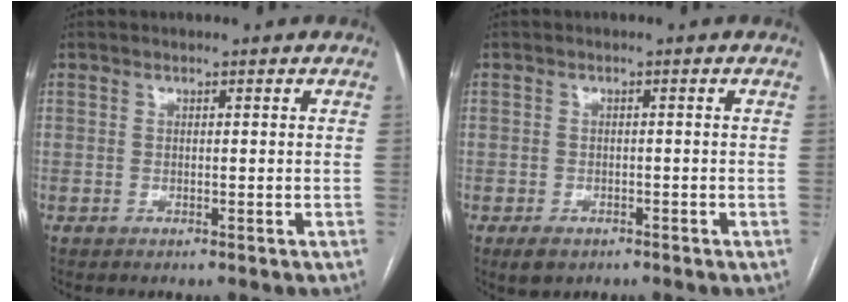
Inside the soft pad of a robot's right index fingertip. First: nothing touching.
{"total": 2.6, "force": [-1.7, 1.6, 1.0], "torque": [-0.019, -0.001, -0.020]}